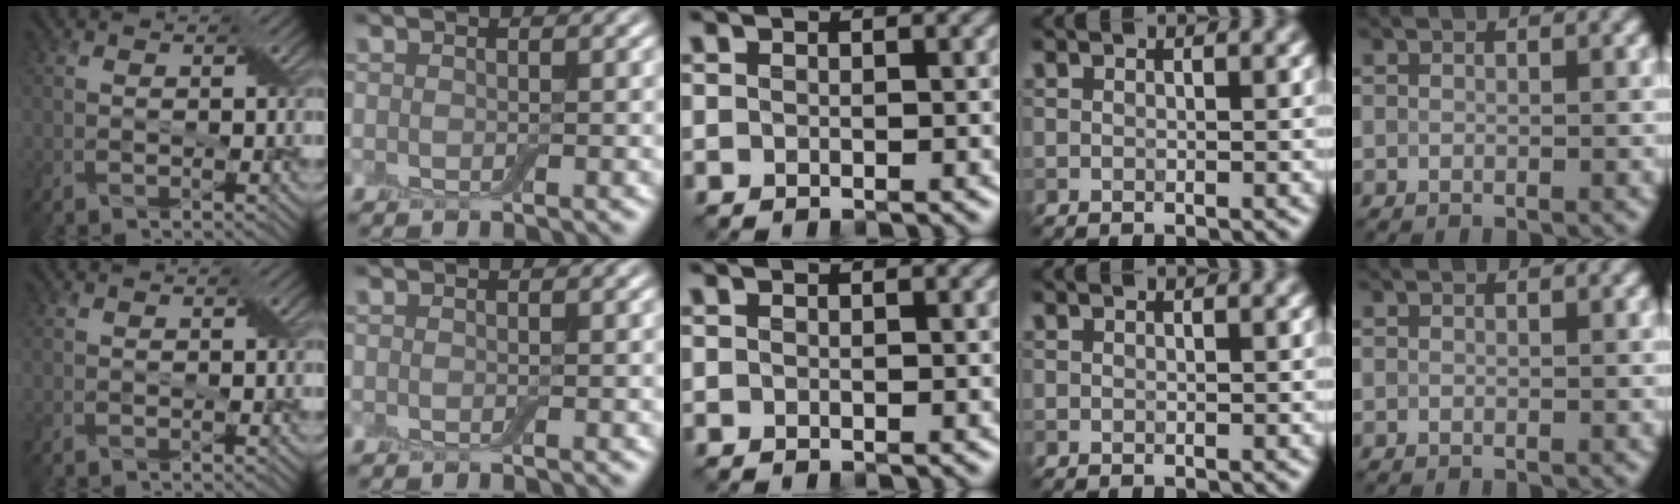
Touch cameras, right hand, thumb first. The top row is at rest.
{}